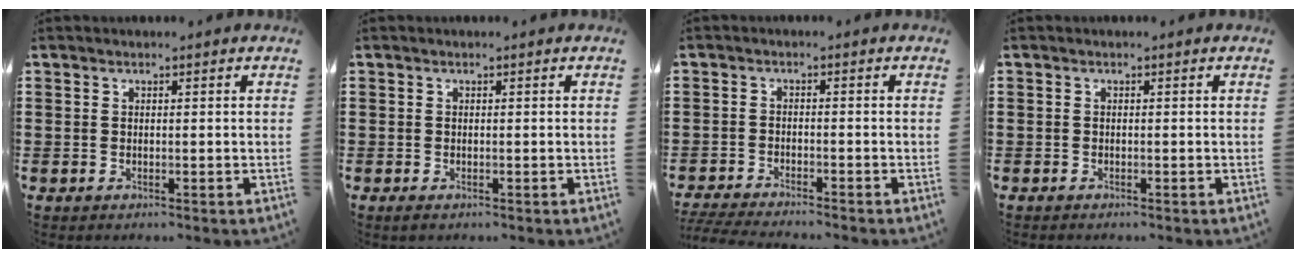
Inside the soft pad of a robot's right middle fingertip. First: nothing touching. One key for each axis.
{"total": 0.6, "fx": -0.5, "fy": 0.4, "fz": 0.2, "tx": -0.004, "ty": -0.001, "tz": -0.009}
{"total": 3.5, "fx": -3.5, "fy": 0.1, "fz": 0.6, "tx": -0.025, "ty": -0.006, "tz": -0.077}
{"total": 0.6, "fx": -0.6, "fy": 0.2, "fz": 0.0, "tx": 0.000, "ty": 0.001, "tz": -0.014}